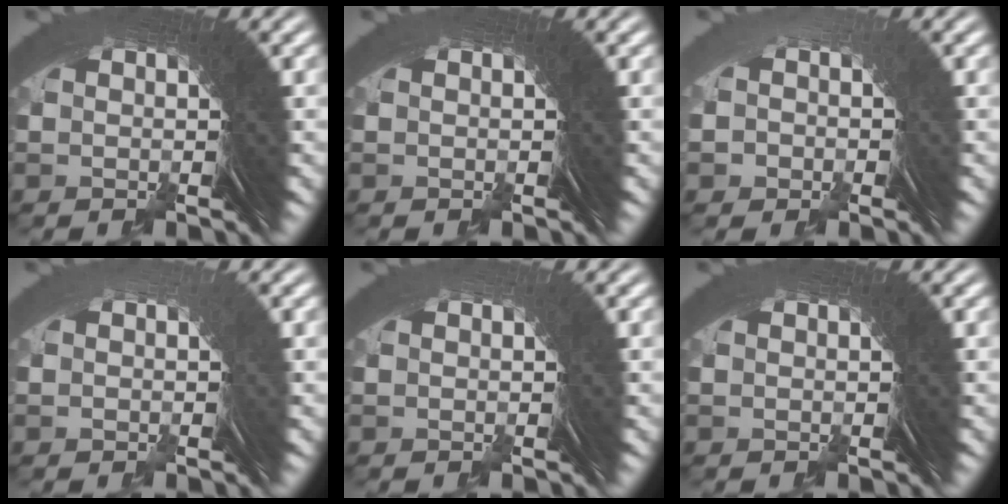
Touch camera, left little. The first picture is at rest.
{"total": 0.0}
{"total": 3.1, "force": [0.1, 2.9, -1.1], "torque": [0.025, 0.004, -0.010]}
{"total": 2.1, "force": [0.6, 0.1, -2.0], "torque": [0.033, 0.009, 0.004]}
{"total": 1.0, "force": [0.3, -0.3, -0.9], "torque": [0.016, 0.006, 0.003]}
{"total": 0.0}